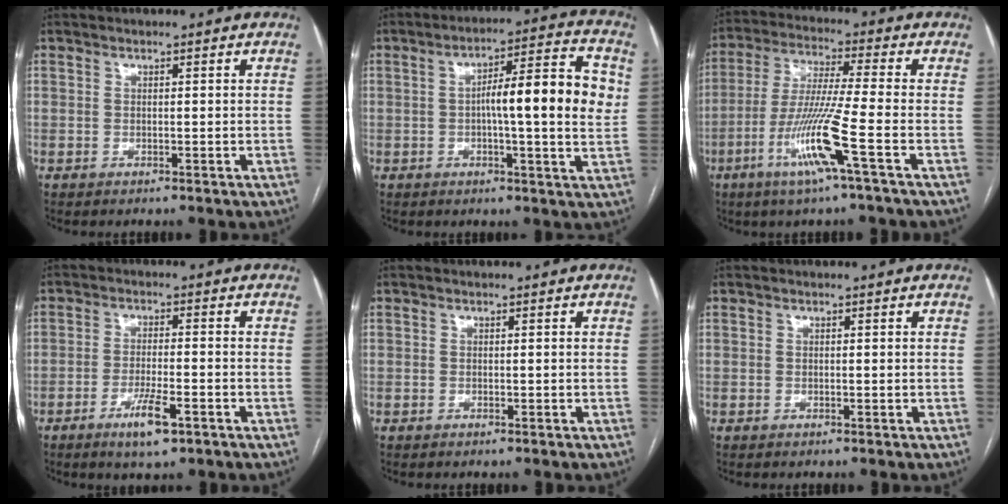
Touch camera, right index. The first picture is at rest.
{"total": 13.3, "force": [1.0, 1.7, 13.2], "torque": [-0.193, 0.024, 0.008]}
{"total": 11.8, "force": [-5.0, -1.5, 10.6], "torque": [-0.215, -0.018, -0.098]}
{"total": 5.9, "force": [-3.3, 0.9, 4.9], "torque": [-0.092, -0.007, -0.054]}
{"total": 0.0}
{"total": 0.0}